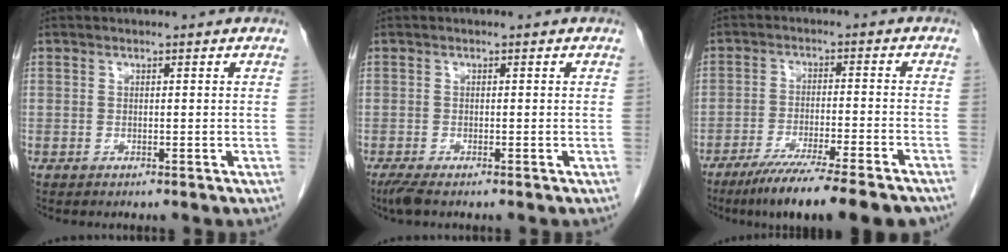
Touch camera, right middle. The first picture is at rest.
{"total": 2.0, "force": [-1.5, 0.3, 1.3], "torque": [-0.031, -0.009, -0.031]}
{"total": 13.9, "force": [-11.1, 0.2, 8.4], "torque": [-0.116, -0.036, -0.173]}